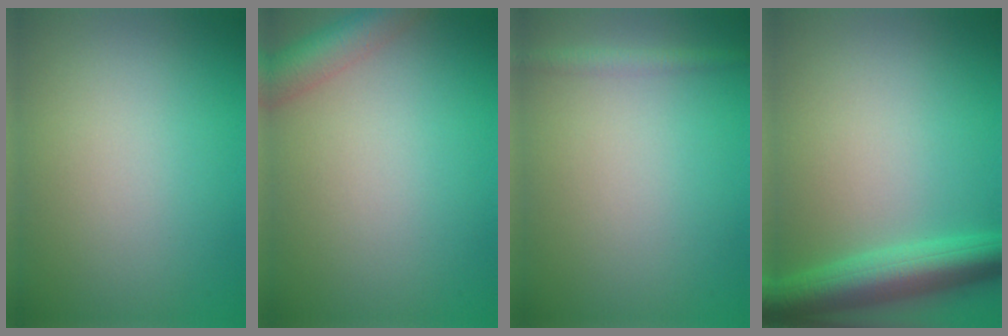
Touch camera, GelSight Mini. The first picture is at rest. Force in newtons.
{"total": 3.9, "press": 3.9, "slide": 0.2}
{"total": 1.3, "press": 1.3, "slide": 0.1}
{"total": 5.7, "press": 5.7, "slide": 0.2}